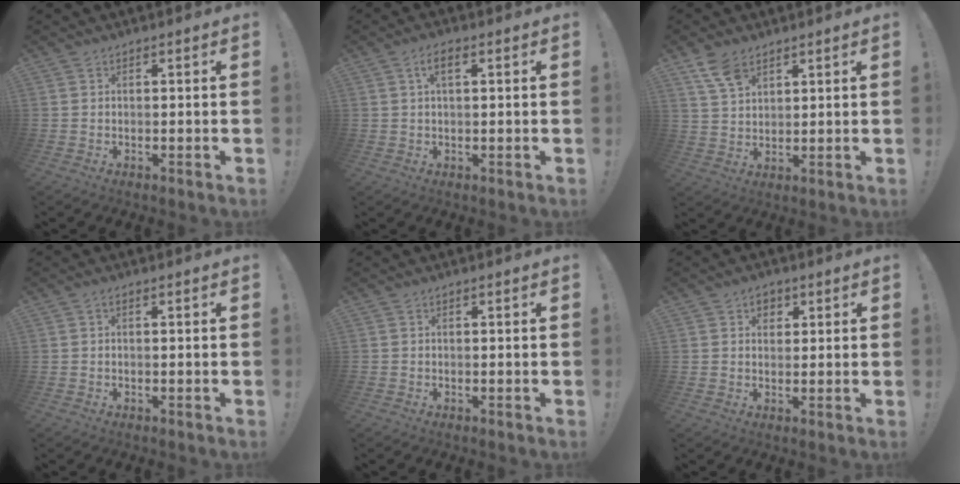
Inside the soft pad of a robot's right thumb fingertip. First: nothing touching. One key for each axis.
{"total": 3.8, "fx": 1.4, "fy": 1.8, "fz": 3.0, "tx": -0.053, "ty": 0.007, "tz": 0.022}
{"total": 7.5, "fx": 5.0, "fy": 4.0, "fz": 4.0, "tx": -0.077, "ty": -0.019, "tz": 0.096}
{"total": 0.8, "fx": -0.2, "fy": 0.3, "fz": 0.7, "tx": -0.013, "ty": 0.003, "tz": -0.004}
{"total": 0.5, "fx": -0.3, "fy": 0.4, "fz": 0.0, "tx": 0.001, "ty": 0.002, "tz": -0.005}
{"total": 3.9, "fx": 1.8, "fy": 3.2, "fz": 1.2, "tx": -0.007, "ty": -0.001, "tz": 0.029}